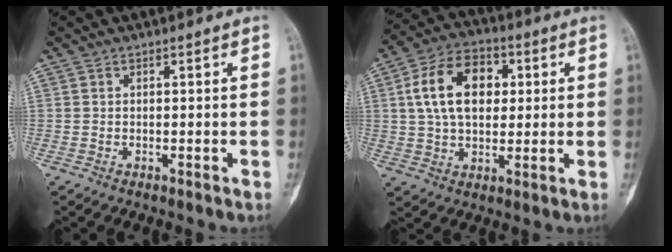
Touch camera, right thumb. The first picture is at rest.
{"total": 13.8, "force": [2.8, 9.0, 10.1], "torque": [-0.153, 0.012, 0.041]}